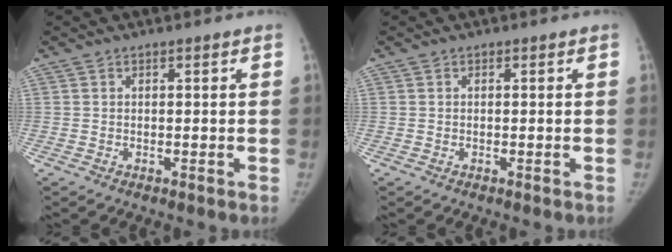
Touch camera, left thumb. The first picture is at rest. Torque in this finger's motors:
{"motor_torque": [0.03, 0.02, 0.00, -0.01, 0.00]}